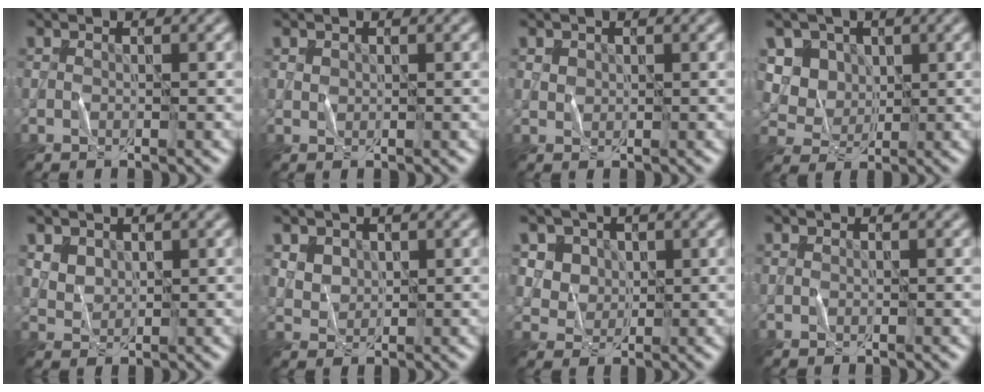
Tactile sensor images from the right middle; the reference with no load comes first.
{"total": 0.6, "force": [0.3, 0.5, 0.1], "torque": [-0.002, -0.001, 0.008]}
{"total": 0.9, "force": [0.4, 0.8, 0.2], "torque": [-0.003, -0.002, 0.011]}
{"total": 6.7, "force": [2.7, 5.5, 2.7], "torque": [-0.060, 0.006, 0.045]}
{"total": 2.7, "force": [1.6, 1.9, 1.1], "torque": [-0.031, -0.005, 0.047]}
{"total": 3.4, "force": [1.9, 2.4, 1.4], "torque": [-0.048, 0.001, 0.050]}
{"total": 5.4, "force": [2.6, 4.3, 2.0], "torque": [-0.044, -0.004, 0.046]}
{"total": 0.0}